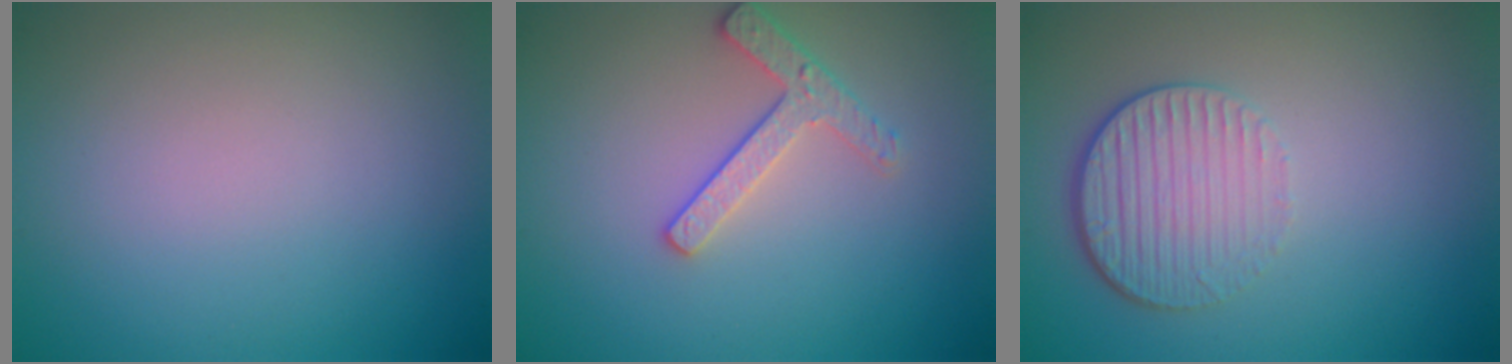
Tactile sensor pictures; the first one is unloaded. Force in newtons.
{"total": 2.5, "press": 2.4, "slide": 0.7}
{"total": 4.2, "press": 3.0, "slide": 3.0}